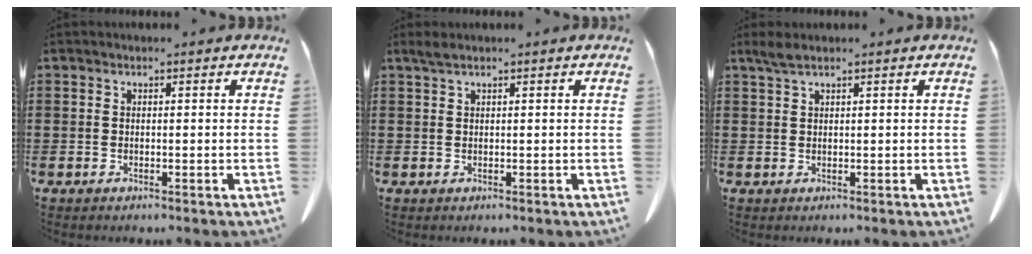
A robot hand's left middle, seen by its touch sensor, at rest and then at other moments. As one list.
[{"total": 1.2, "force": [0.8, 0.1, 0.9], "torque": [-0.020, 0.001, 0.015]}, {"total": 1.9, "force": [1.3, 0.2, 1.4], "torque": [-0.030, 0.002, 0.024]}]